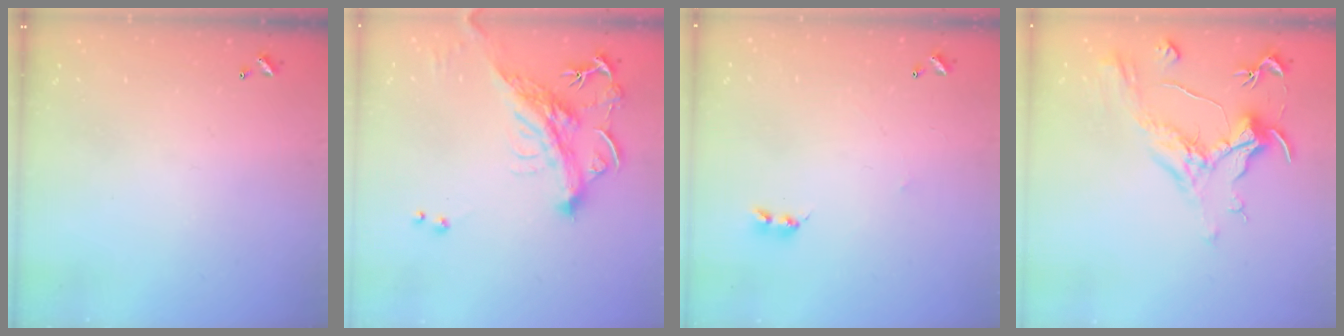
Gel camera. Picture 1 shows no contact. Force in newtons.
{"total": 3.5, "press": 3.2, "slide": 1.4}
{"total": 1.6, "press": 1.6, "slide": 0.4}
{"total": 1.1, "press": 0.1, "slide": 1.1}